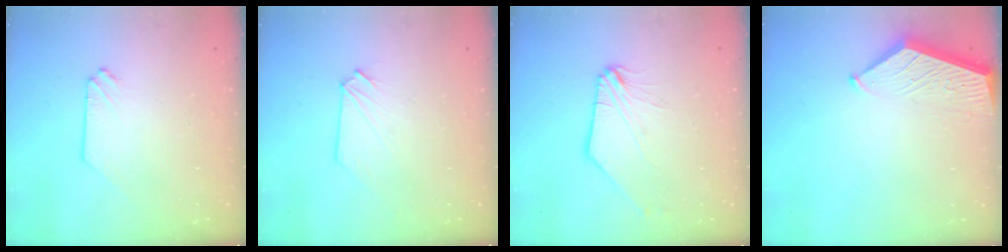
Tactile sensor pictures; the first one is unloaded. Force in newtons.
{"total": 0.0}
{"total": 2.5, "press": 2.5, "slide": 0.5}
{"total": 5.5, "press": 5.5, "slide": 0.6}